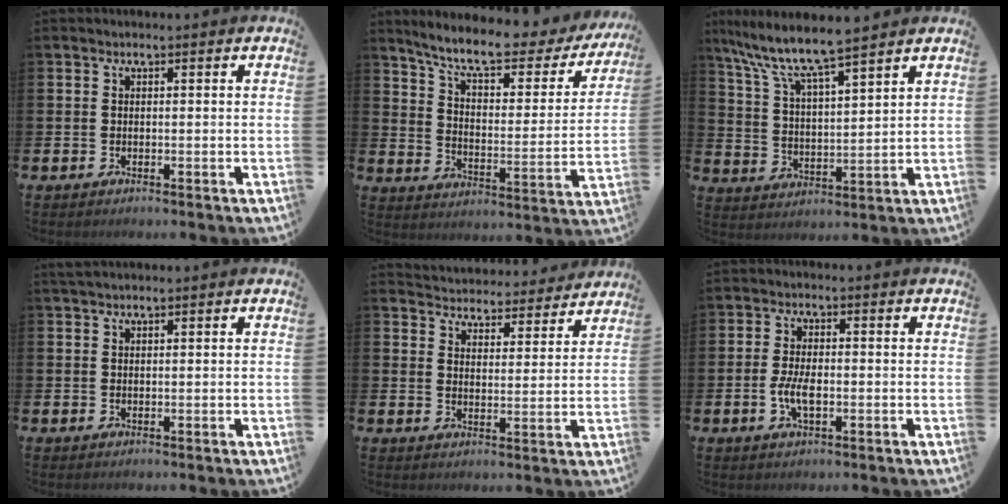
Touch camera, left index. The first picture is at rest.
{"total": 8.7, "force": [7.4, 2.0, 4.1], "torque": [-0.108, -0.044, 0.122]}
{"total": 8.1, "force": [7.4, 0.6, 3.4], "torque": [-0.099, -0.041, 0.127]}
{"total": 1.1, "force": [1.1, 0.1, 0.4], "torque": [-0.006, 0.002, 0.019]}
{"total": 4.6, "force": [4.5, 0.8, -0.3], "torque": [-0.014, -0.039, 0.077]}
{"total": 3.8, "force": [-0.7, 1.6, 3.4], "torque": [-0.064, 0.000, -0.016]}